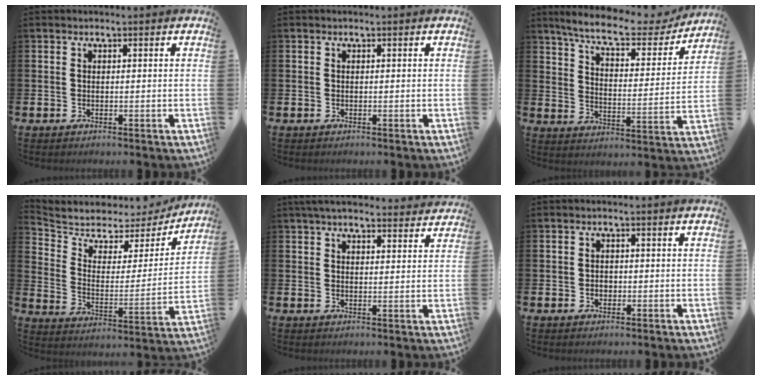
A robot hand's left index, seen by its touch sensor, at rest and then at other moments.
{"total": 0.0}
{"total": 8.6, "force": [7.6, 1.8, 3.6], "torque": [-0.099, -0.044, 0.127]}
{"total": 5.3, "force": [4.7, 2.3, 0.5], "torque": [-0.053, -0.043, 0.074]}
{"total": 4.6, "force": [4.3, 0.8, 1.4], "torque": [-0.036, -0.012, 0.080]}
{"total": 1.1, "force": [-0.2, 1.0, 0.5], "torque": [-0.009, 0.007, -0.006]}